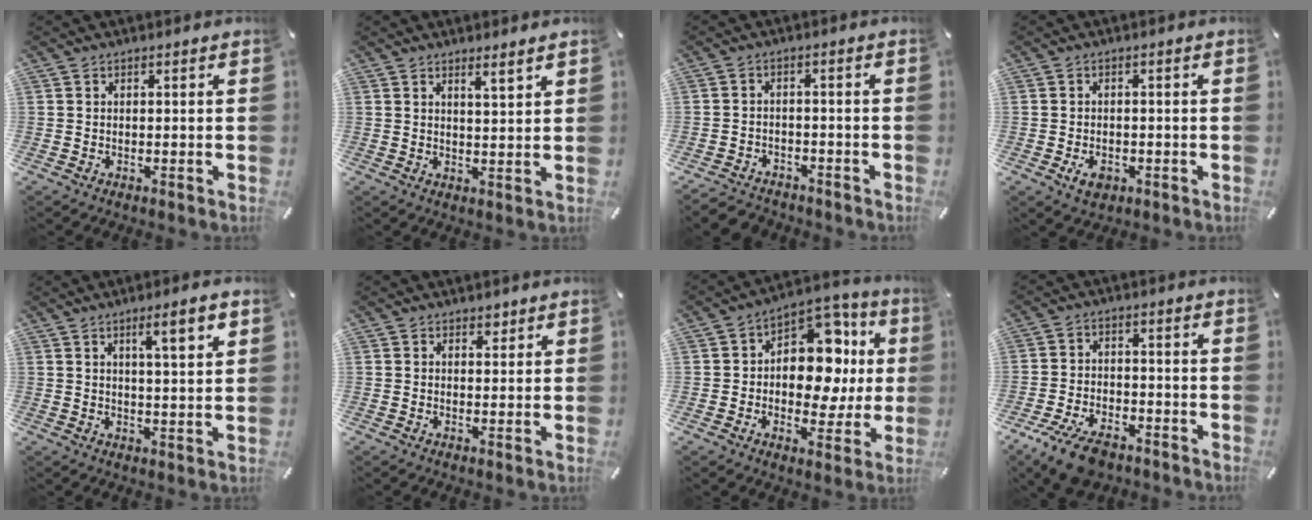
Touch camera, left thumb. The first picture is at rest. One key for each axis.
{"total": 3.0, "fx": 2.6, "fy": -0.1, "fz": 1.6, "tx": -0.027, "ty": -0.016, "tz": 0.043}
{"total": 3.6, "fx": -3.0, "fy": 1.9, "fz": 0.5, "tx": -0.015, "ty": 0.018, "tz": -0.061}
{"total": 3.8, "fx": -1.5, "fy": 2.6, "fz": 2.3, "tx": -0.037, "ty": 0.004, "tz": -0.029}
{"total": 7.3, "fx": 3.6, "fy": 0.9, "fz": 6.3, "tx": -0.096, "ty": -0.013, "tz": 0.053}
{"total": 1.7, "fx": 1.1, "fy": 1.2, "fz": 0.4, "tx": 0.007, "ty": -0.004, "tz": 0.016}
{"total": 14.0, "fx": 1.0, "fy": 10.0, "fz": 9.7, "tx": -0.120, "ty": -0.015, "tz": 0.019}
{"total": 9.0, "fx": -6.0, "fy": 4.4, "fz": 4.9, "tx": -0.099, "ty": 0.028, "tz": -0.110}